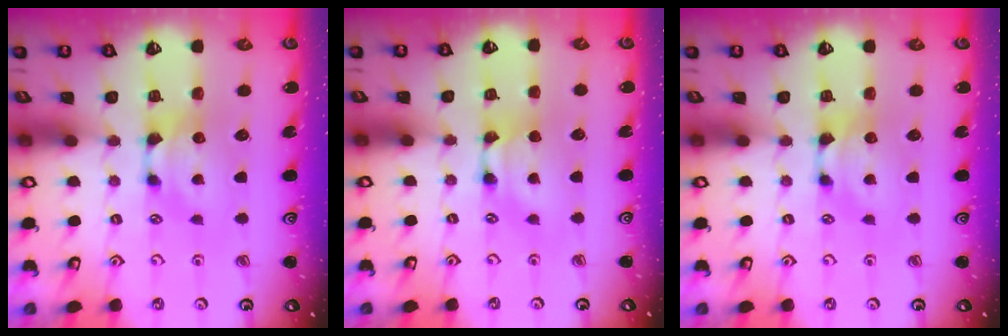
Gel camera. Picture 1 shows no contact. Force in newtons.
{"total": 1.5, "press": 1.5, "slide": 0.2}
{"total": 0.0}